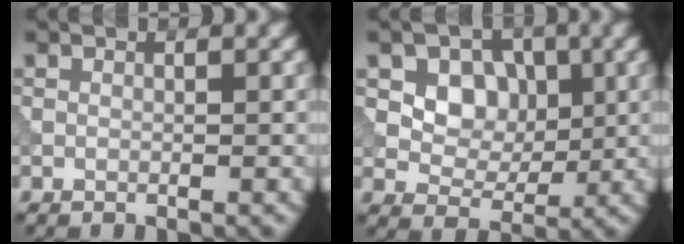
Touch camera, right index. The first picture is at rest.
{"total": 4.4, "force": [1.1, 3.6, 2.3], "torque": [-0.042, -0.004, 0.017]}